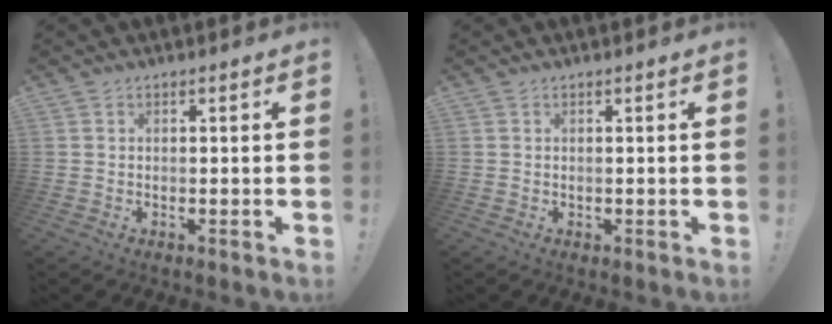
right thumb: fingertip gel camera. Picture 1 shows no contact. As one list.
[{"total": 0.0}]